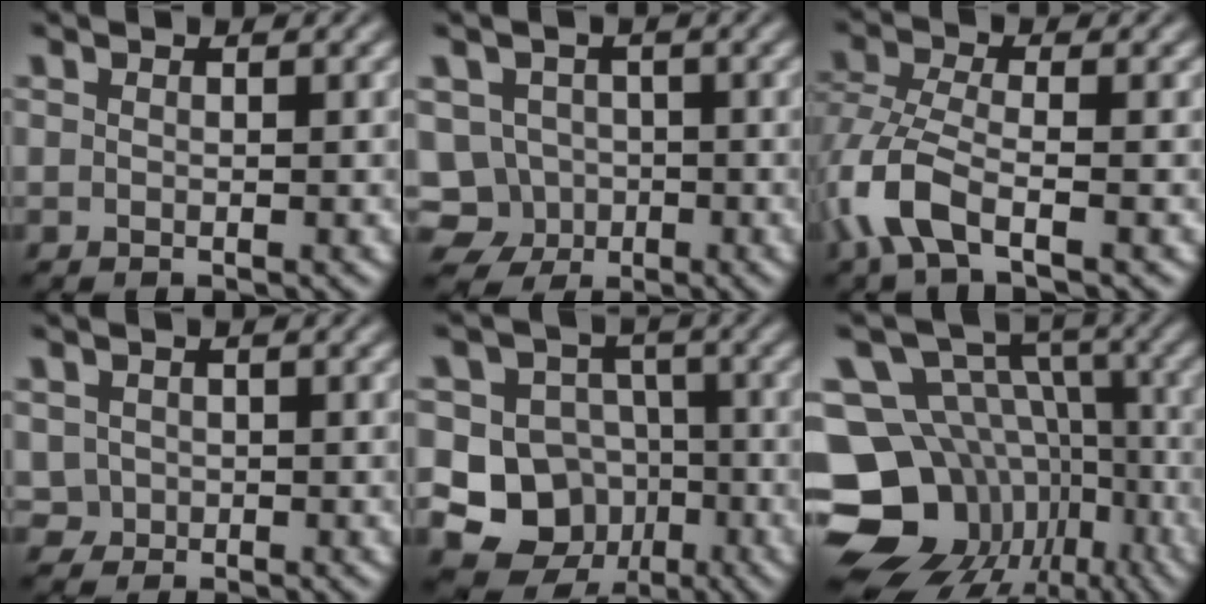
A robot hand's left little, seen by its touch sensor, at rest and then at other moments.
{"total": 5.6, "force": [-2.3, 5.0, 1.4], "torque": [-0.004, 0.005, -0.055]}
{"total": 4.6, "force": [-2.4, 1.4, 3.6], "torque": [-0.093, 0.000, -0.059]}
{"total": 1.6, "force": [0.0, 1.6, 0.4], "torque": [0.002, 0.005, 0.006]}
{"total": 10.3, "force": [-2.9, 9.4, 3.3], "torque": [-0.060, 0.002, -0.061]}
{"total": 16.1, "force": [-5.9, 13.0, 7.5], "torque": [-0.150, -0.006, -0.065]}